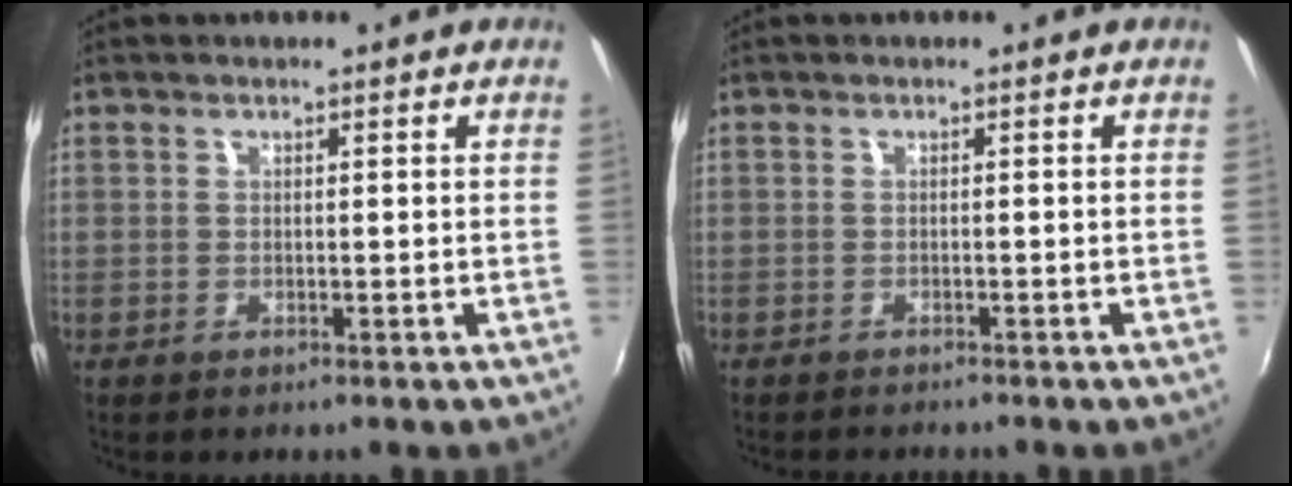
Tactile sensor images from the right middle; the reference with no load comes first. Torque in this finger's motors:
{"motor_torque": [0.02, -0.06, -0.02, 0.00]}